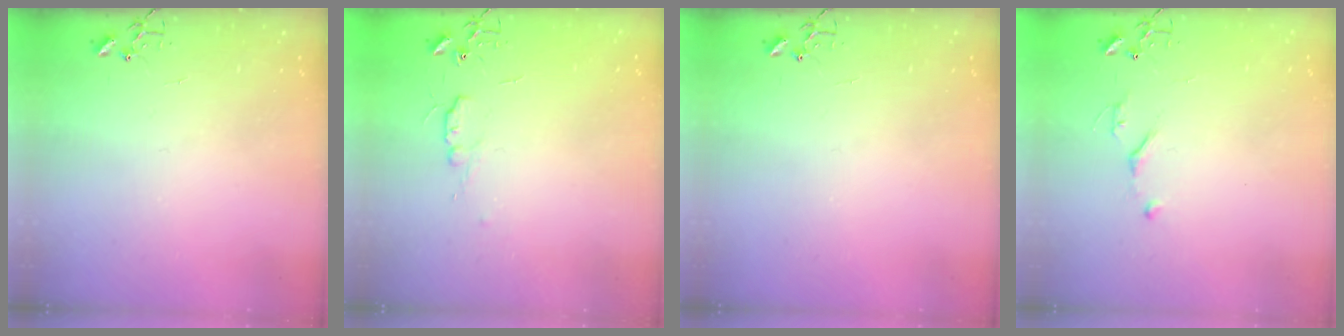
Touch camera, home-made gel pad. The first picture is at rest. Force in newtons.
{"total": 5.6, "press": 5.5, "slide": 0.7}
{"total": 0.0}
{"total": 4.3, "press": 4.3, "slide": 0.6}